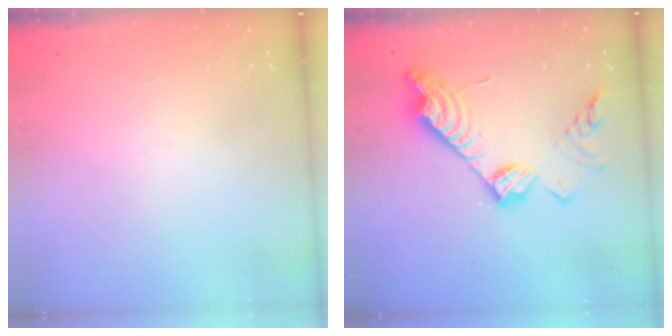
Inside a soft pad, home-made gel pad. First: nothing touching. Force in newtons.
{"total": 17.0, "press": 17.0, "slide": 1.1}